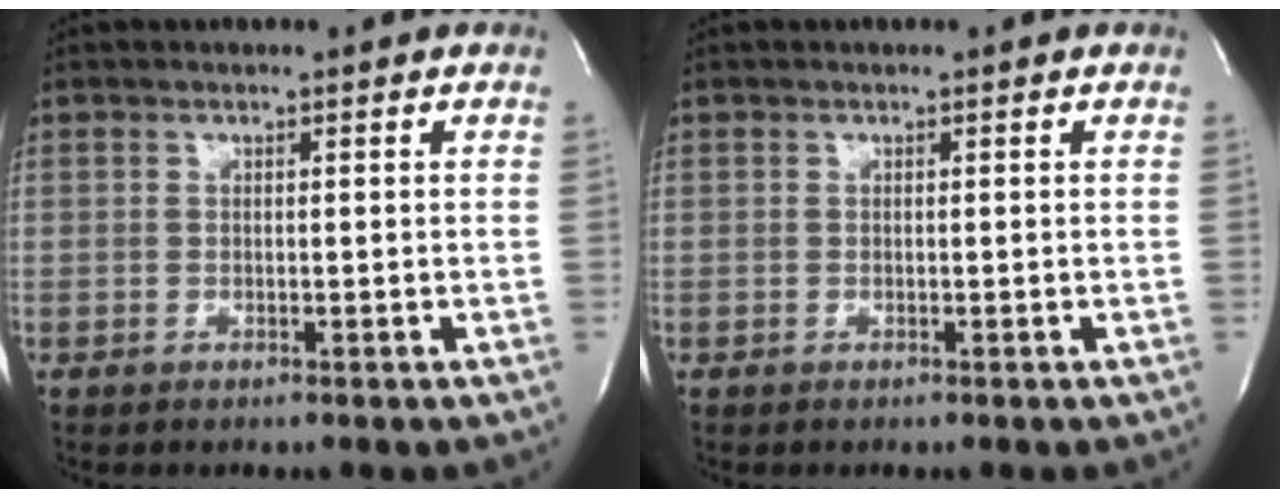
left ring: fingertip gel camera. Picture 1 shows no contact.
{"total": 0.0}